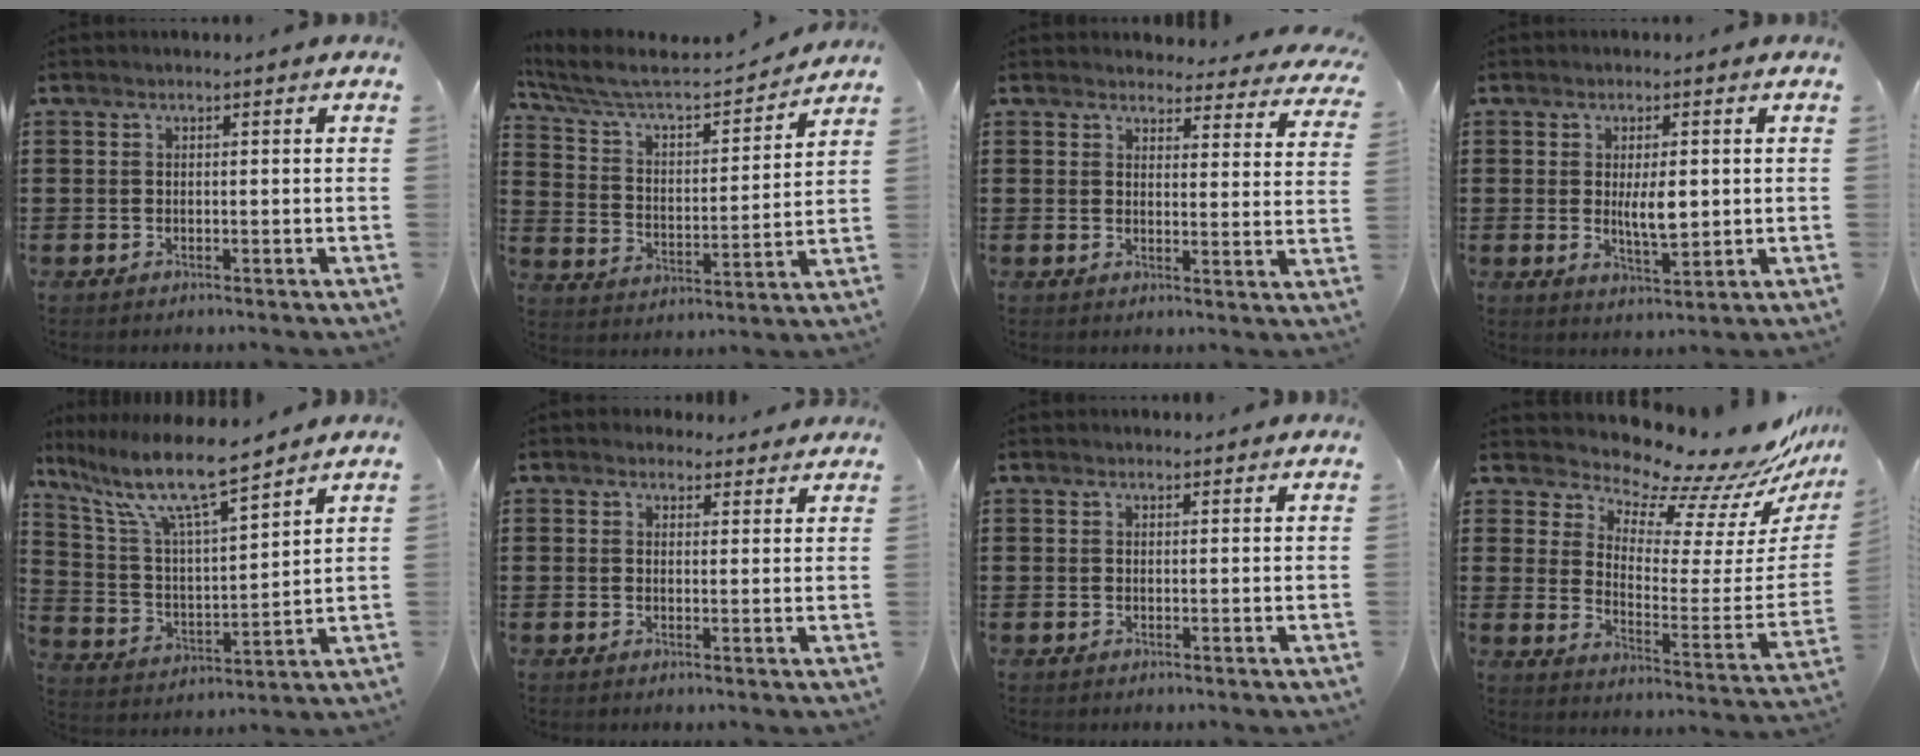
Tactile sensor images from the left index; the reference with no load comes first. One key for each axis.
{"total": 6.3, "fx": 5.6, "fy": 1.4, "fz": 2.3, "tx": -0.072, "ty": -0.040, "tz": 0.090}
{"total": 3.7, "fx": 3.6, "fy": 0.7, "fz": 0.6, "tx": -0.019, "ty": -0.021, "tz": 0.062}
{"total": 5.2, "fx": 0.5, "fy": 1.8, "fz": 4.8, "tx": -0.083, "ty": 0.001, "tz": 0.005}
{"total": 10.8, "fx": 8.8, "fy": 0.9, "fz": 6.3, "tx": -0.156, "ty": -0.049, "tz": 0.147}
{"total": 2.4, "fx": 2.1, "fy": 1.2, "fz": 0.2, "tx": -0.003, "ty": 0.000, "tz": 0.038}
{"total": 0.7, "fx": 0.6, "fy": 0.3, "fz": 0.1, "tx": -0.004, "ty": 0.003, "tz": 0.012}
{"total": 9.4, "fx": 9.0, "fy": 1.8, "fz": 2.2, "tx": -0.054, "ty": -0.100, "tz": 0.147}